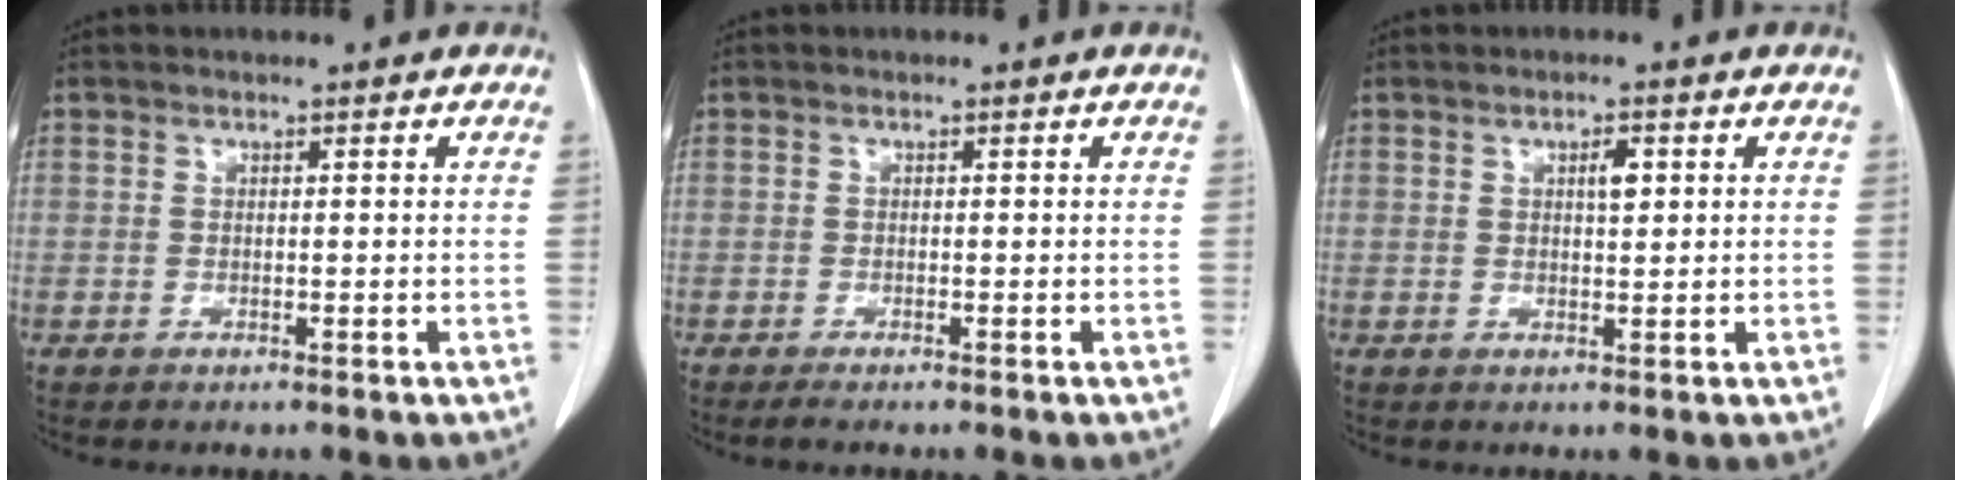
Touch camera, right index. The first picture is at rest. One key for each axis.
{"total": 1.2, "fx": -1.0, "fy": -0.3, "fz": 0.7, "tx": -0.015, "ty": -0.005, "tz": -0.016}
{"total": 2.2, "fx": 0.7, "fy": 0.7, "fz": 1.9, "tx": -0.033, "ty": -0.001, "tz": 0.013}